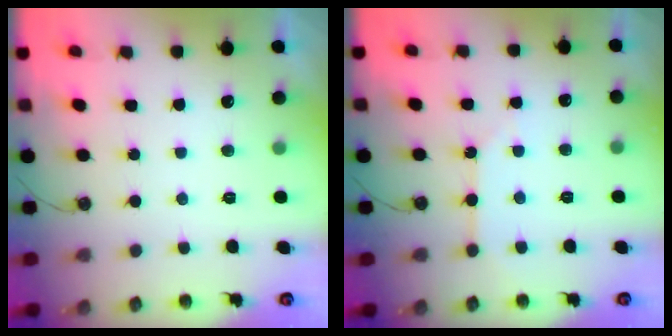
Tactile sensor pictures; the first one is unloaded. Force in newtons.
{"total": 2.5, "press": 2.5, "slide": 0.4}